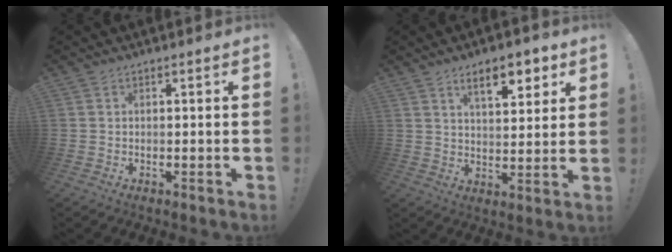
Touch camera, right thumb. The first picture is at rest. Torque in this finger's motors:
{"motor_torque": [0.03, 0.10, 0.25, 0.31, 0.07]}